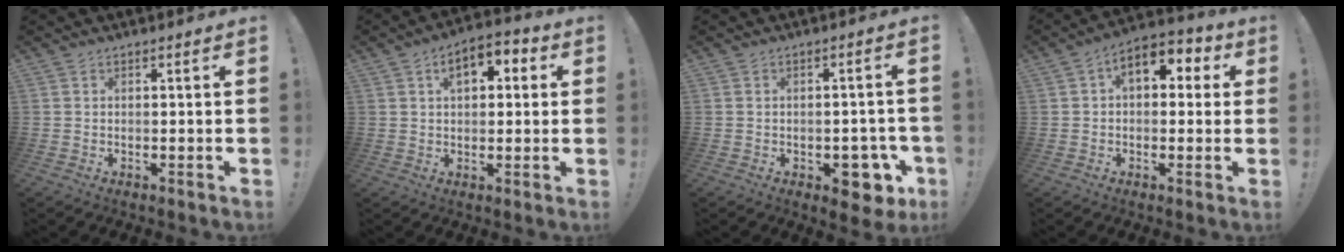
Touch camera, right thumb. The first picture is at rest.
{"total": 7.6, "force": [2.8, 4.6, 5.4], "torque": [-0.073, -0.001, 0.046]}
{"total": 8.9, "force": [-3.6, 5.5, 5.9], "torque": [-0.051, 0.020, -0.053]}
{"total": 9.0, "force": [2.8, 5.9, 6.2], "torque": [-0.084, -0.004, 0.053]}